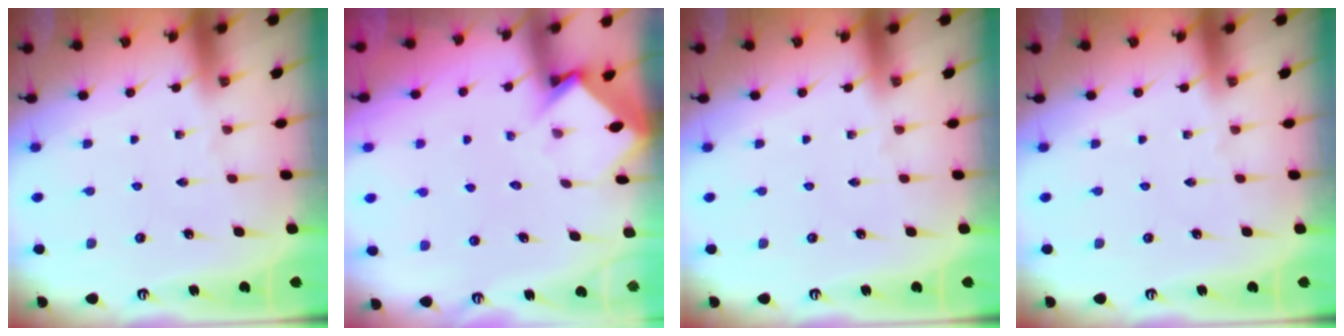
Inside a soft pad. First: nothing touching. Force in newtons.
{"total": 3.5, "press": 3.5, "slide": 0.2}
{"total": 0.0}
{"total": 0.0}